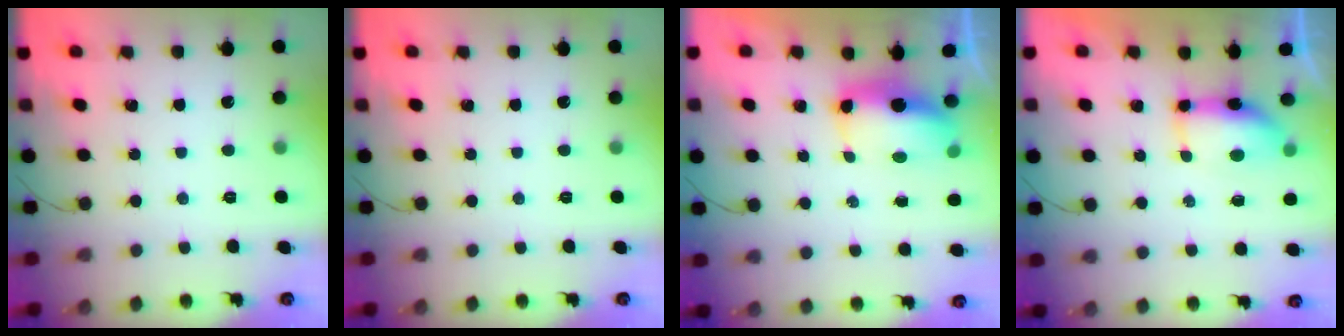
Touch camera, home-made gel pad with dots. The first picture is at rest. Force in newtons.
{"total": 0.0}
{"total": 7.8, "press": 7.7, "slide": 1.0}
{"total": 8.8, "press": 7.8, "slide": 3.9}